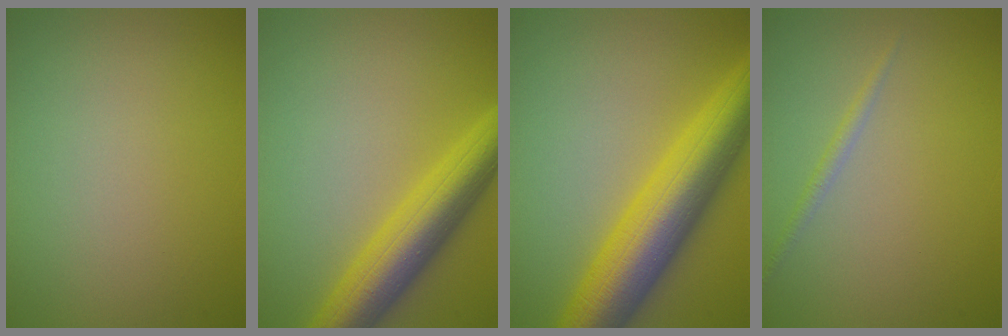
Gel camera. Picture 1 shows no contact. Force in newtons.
{"total": 7.1, "press": 7.1, "slide": 0.3}
{"total": 10.6, "press": 10.6, "slide": 0.3}
{"total": 1.0, "press": 1.0, "slide": 0.1}